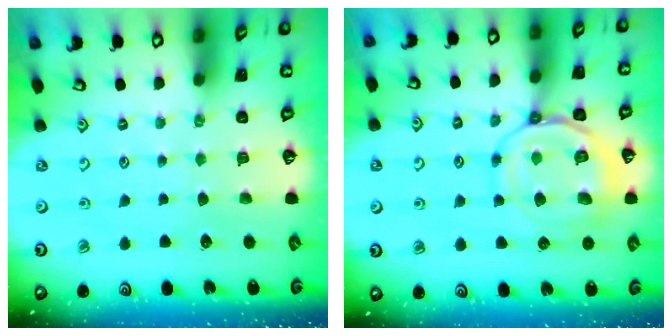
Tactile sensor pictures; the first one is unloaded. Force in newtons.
{"total": 12.5, "press": 12.5, "slide": 1.2}